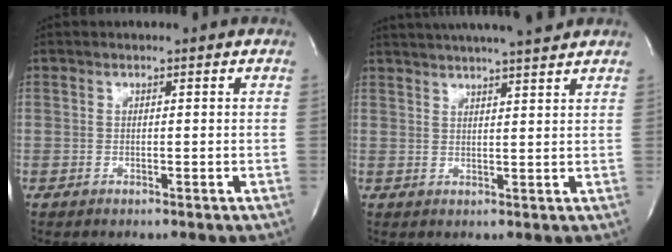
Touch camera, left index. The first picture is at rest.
{"total": 13.0, "force": [11.6, 0.3, 5.9], "torque": [-0.104, 0.020, 0.160]}